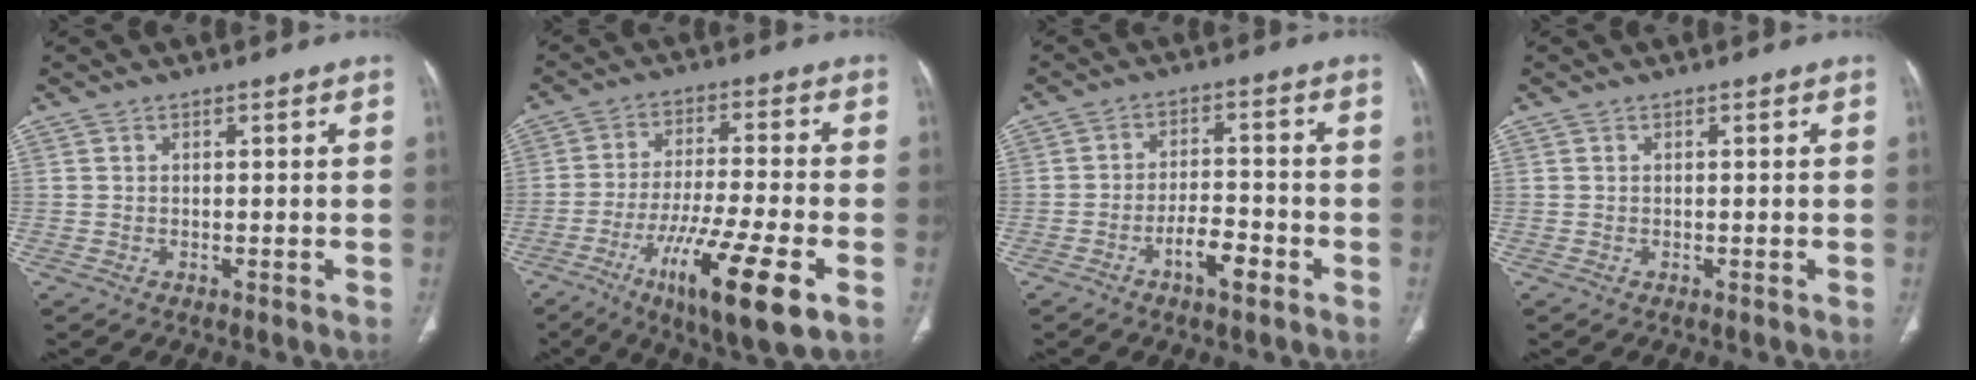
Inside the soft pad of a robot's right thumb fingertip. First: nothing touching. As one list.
[{"total": 16.7, "force": [-7.3, 3.2, 14.7], "torque": [-0.269, 0.006, -0.117]}, {"total": 6.3, "force": [-3.4, 2.4, 4.8], "torque": [-0.078, 0.025, -0.058]}, {"total": 0.0}]